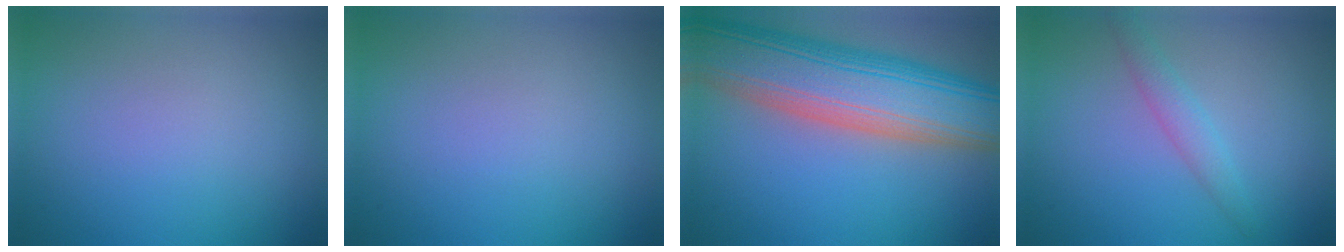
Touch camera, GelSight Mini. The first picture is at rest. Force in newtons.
{"total": 0.0}
{"total": 12.5, "press": 12.5, "slide": 0.8}
{"total": 1.9, "press": 1.9, "slide": 0.0}